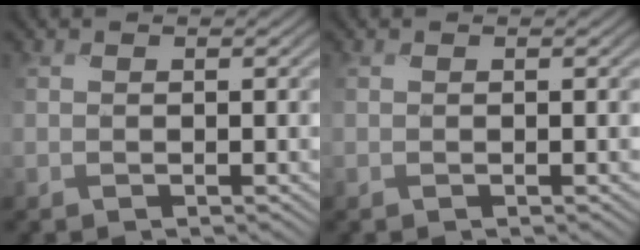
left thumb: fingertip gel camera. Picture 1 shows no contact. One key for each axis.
{"total": 0.0}